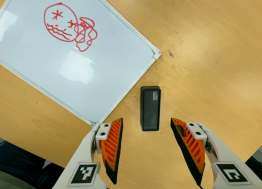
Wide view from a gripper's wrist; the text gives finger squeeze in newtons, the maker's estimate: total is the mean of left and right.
{"total": 0.0}